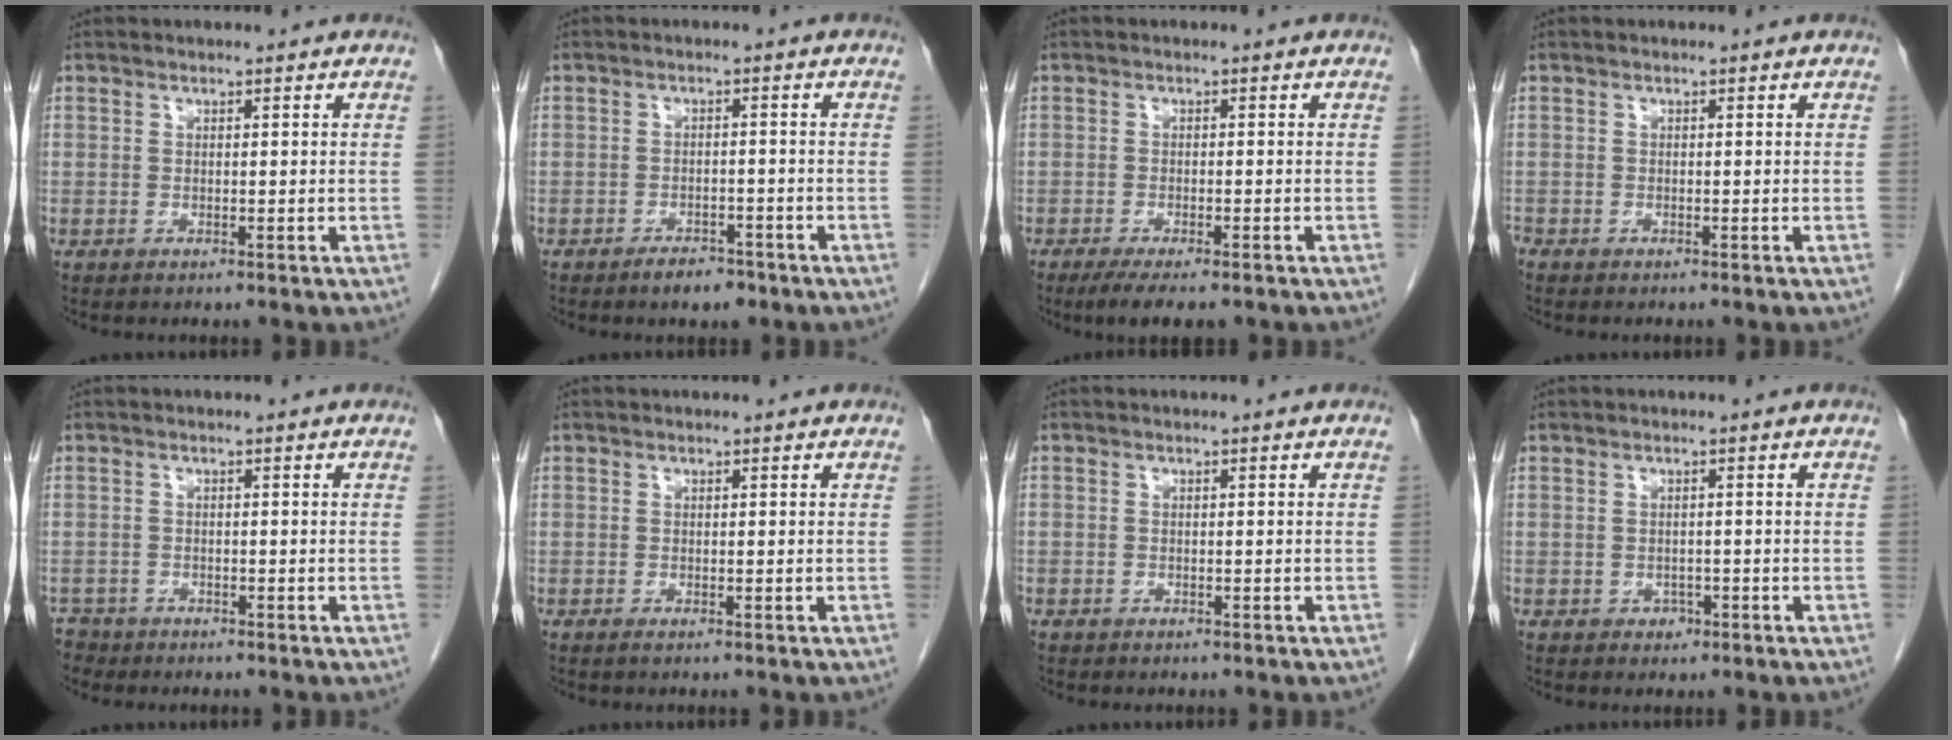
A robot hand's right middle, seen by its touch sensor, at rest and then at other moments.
{"total": 3.2, "force": [-2.5, 1.3, 1.6], "torque": [-0.028, 0.001, -0.034]}
{"total": 6.1, "force": [-4.6, 1.3, 3.9], "torque": [-0.058, -0.013, -0.069]}
{"total": 0.6, "force": [-0.6, 0.2, 0.1], "torque": [-0.008, -0.001, -0.013]}
{"total": 2.3, "force": [-2.0, 1.0, -0.6], "torque": [0.004, -0.001, -0.036]}
{"total": 0.5, "force": [-0.4, 0.0, 0.3], "torque": [-0.008, -0.001, -0.007]}
{"total": 0.8, "force": [-0.6, 0.6, 0.0], "torque": [-0.012, 0.003, -0.011]}
{"total": 1.3, "force": [-0.7, 1.0, 0.4], "torque": [-0.006, 0.003, -0.009]}